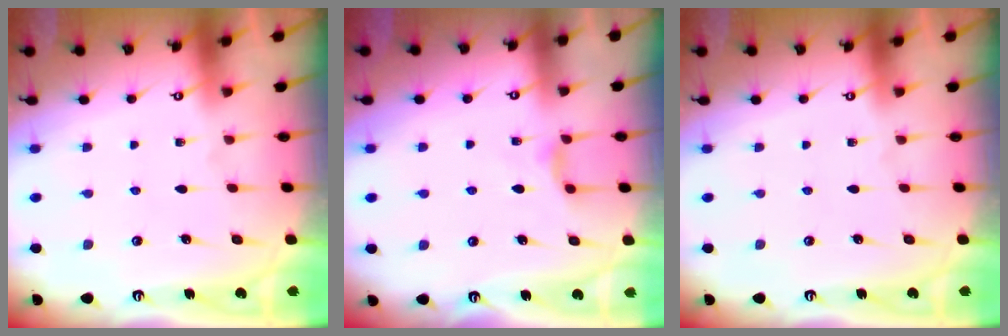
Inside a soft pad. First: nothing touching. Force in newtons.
{"total": 4.4, "press": 4.3, "slide": 0.7}
{"total": 0.0}